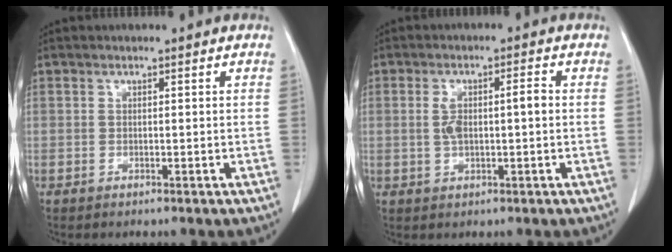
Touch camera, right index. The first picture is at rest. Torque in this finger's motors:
{"motor_torque": [0.07, 0.18, 0.13, 0.02]}